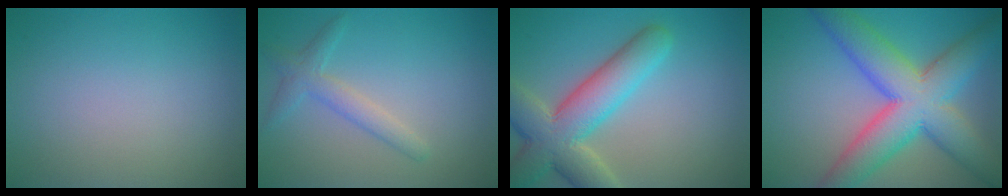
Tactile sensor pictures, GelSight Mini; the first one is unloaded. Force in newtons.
{"total": 2.4, "press": 2.4, "slide": 0.0}
{"total": 8.1, "press": 8.1, "slide": 0.6}
{"total": 10.7, "press": 10.7, "slide": 0.3}